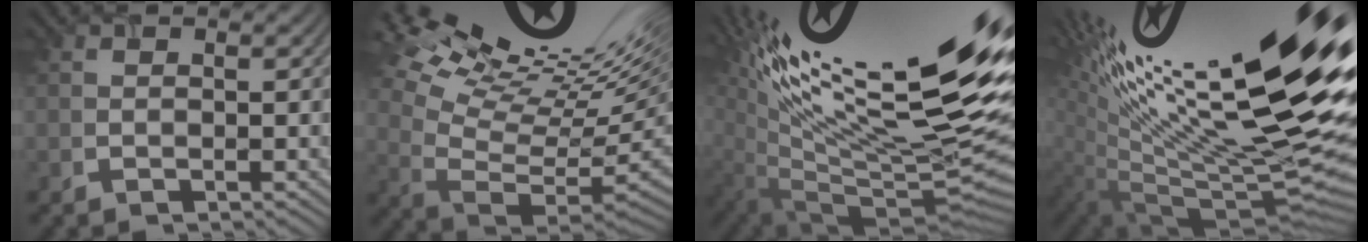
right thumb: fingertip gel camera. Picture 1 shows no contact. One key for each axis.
{"total": 16.9, "fx": 8.8, "fy": 5.3, "fz": 13.4, "tx": -0.214, "ty": 0.045, "tz": 0.153}
{"total": 18.2, "fx": 7.6, "fy": 4.5, "fz": 15.9, "tx": -0.222, "ty": 0.027, "tz": 0.127}
{"total": 20.2, "fx": 7.1, "fy": 5.3, "fz": 18.1, "tx": -0.246, "ty": 0.027, "tz": 0.134}